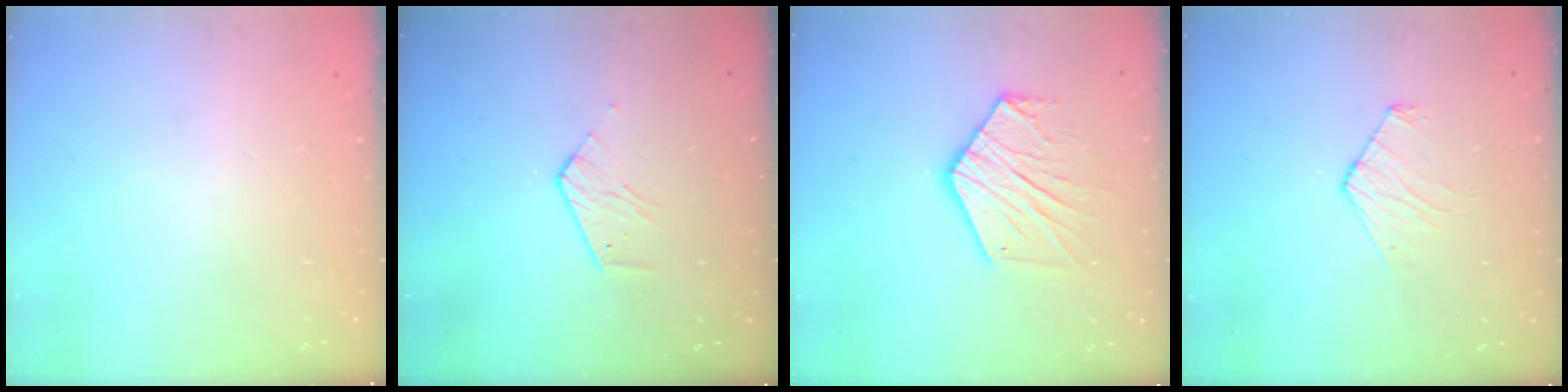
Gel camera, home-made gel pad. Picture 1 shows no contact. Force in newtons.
{"total": 3.9, "press": 3.9, "slide": 0.4}
{"total": 12.9, "press": 12.9, "slide": 0.7}
{"total": 5.1, "press": 5.0, "slide": 0.6}